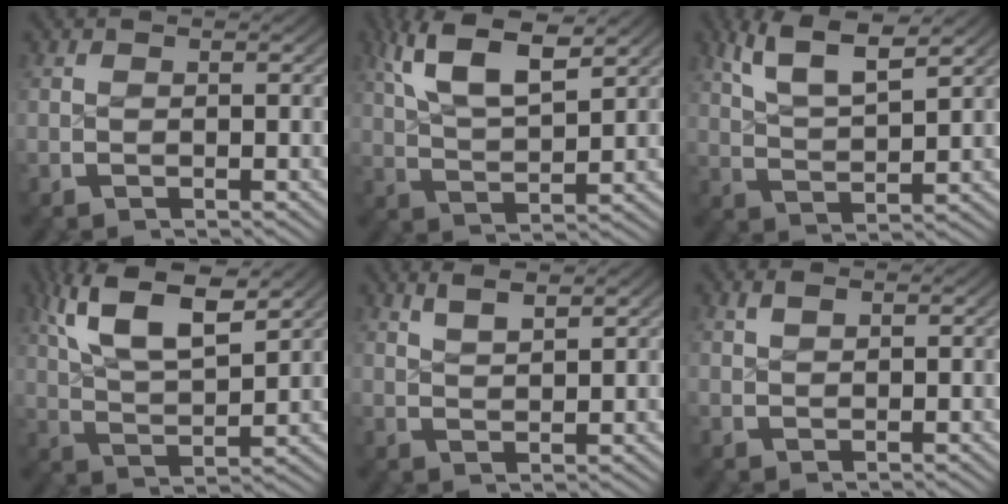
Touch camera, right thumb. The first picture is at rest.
{"total": 7.4, "force": [3.9, 3.4, 5.3], "torque": [-0.104, -0.002, 0.075]}
{"total": 6.3, "force": [4.0, 2.5, 4.2], "torque": [-0.083, -0.002, 0.075]}
{"total": 8.9, "force": [3.9, 4.7, 6.5], "torque": [-0.133, -0.008, 0.071]}
{"total": 2.9, "force": [2.5, 0.3, 1.4], "torque": [-0.021, 0.005, 0.052]}
{"total": 1.0, "force": [0.8, 0.3, 0.5], "torque": [-0.007, 0.003, 0.019]}